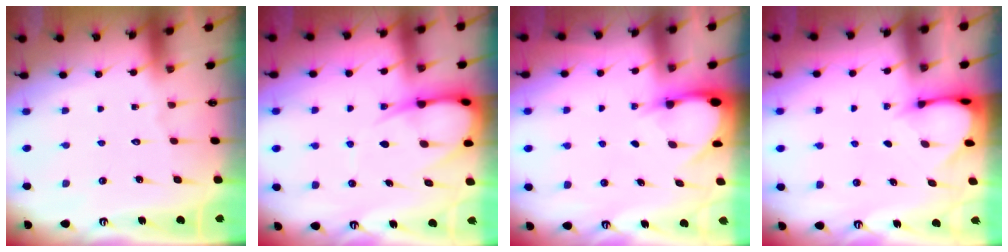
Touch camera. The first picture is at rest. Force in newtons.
{"total": 10.2, "press": 10.1, "slide": 1.2}
{"total": 3.3, "press": 3.3, "slide": 0.1}
{"total": 3.4, "press": 3.4, "slide": 0.2}